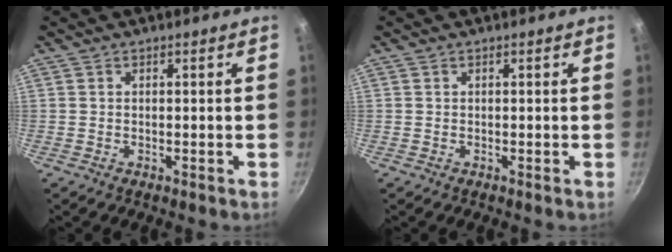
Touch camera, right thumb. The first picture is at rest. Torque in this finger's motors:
{"motor_torque": [0.29, 0.02, 0.20, -0.28, 0.01]}